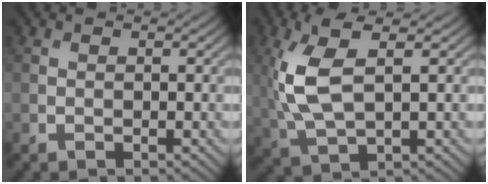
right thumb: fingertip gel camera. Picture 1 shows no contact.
{"total": 8.6, "force": [1.6, 3.5, 7.7], "torque": [-0.192, 0.003, 0.030]}